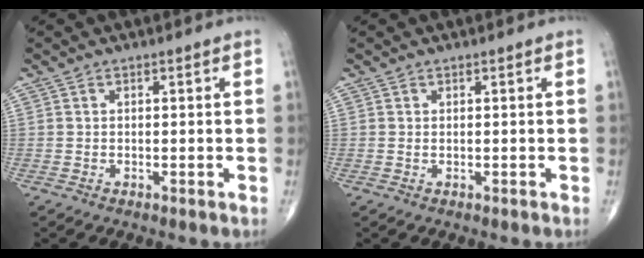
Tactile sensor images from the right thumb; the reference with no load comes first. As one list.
[{"total": 0.0}]